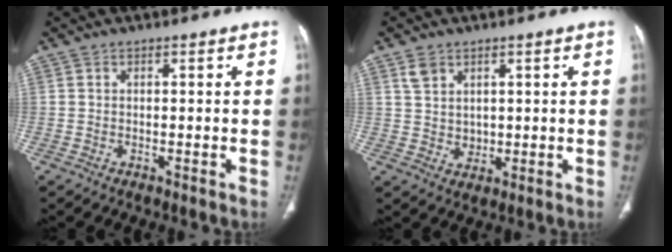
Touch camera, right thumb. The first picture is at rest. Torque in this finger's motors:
{"motor_torque": [-0.20, 0.14, 0.00, -0.13, 0.00]}